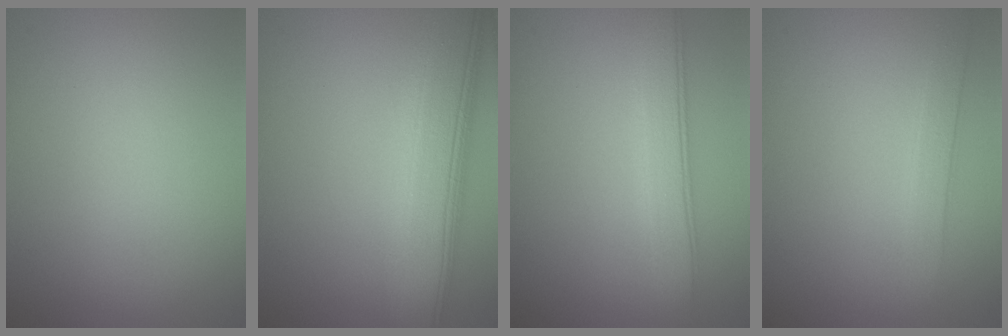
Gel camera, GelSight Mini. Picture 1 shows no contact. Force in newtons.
{"total": 9.3, "press": 9.3, "slide": 0.7}
{"total": 4.3, "press": 4.3, "slide": 0.2}
{"total": 2.2, "press": 2.2, "slide": 0.2}